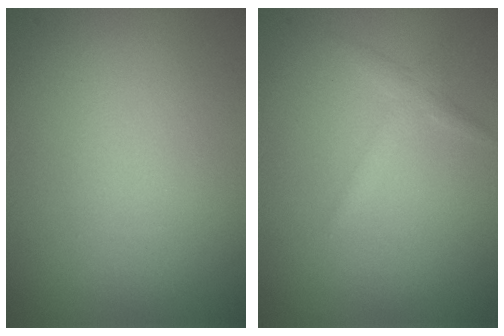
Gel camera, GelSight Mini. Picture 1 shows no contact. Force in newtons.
{"total": 1.3, "press": 1.3, "slide": 0.0}